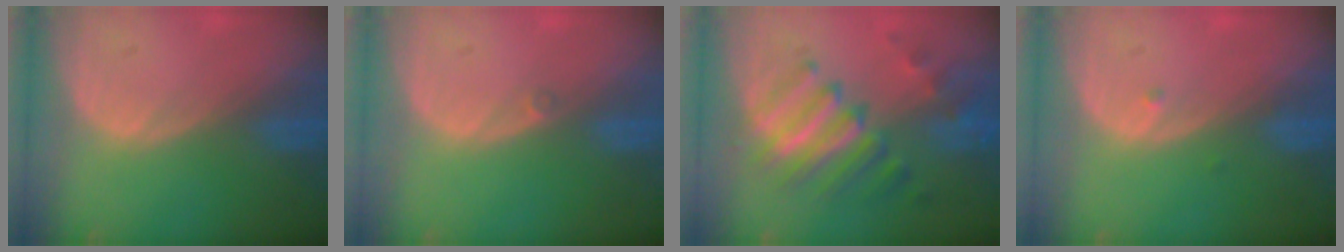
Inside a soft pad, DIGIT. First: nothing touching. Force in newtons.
{"total": 0.6, "press": 0.5, "slide": 0.3}
{"total": 9.5, "press": 8.4, "slide": 4.5}
{"total": 0.6, "press": 0.5, "slide": 0.3}